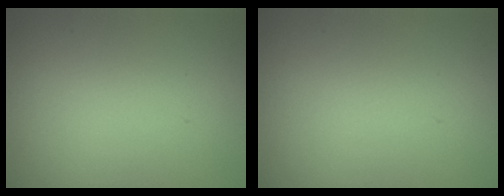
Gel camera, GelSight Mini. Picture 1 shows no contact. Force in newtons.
{"total": 0.0}